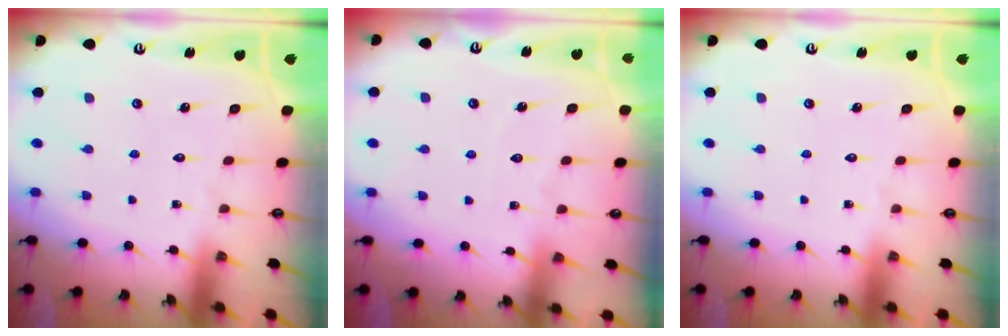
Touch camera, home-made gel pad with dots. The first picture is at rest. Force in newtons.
{"total": 5.7, "press": 5.7, "slide": 0.6}
{"total": 0.0}